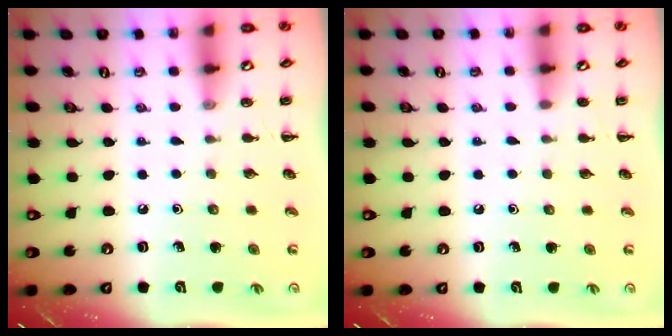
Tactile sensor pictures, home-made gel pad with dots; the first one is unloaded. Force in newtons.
{"total": 1.9, "press": 1.9, "slide": 0.4}